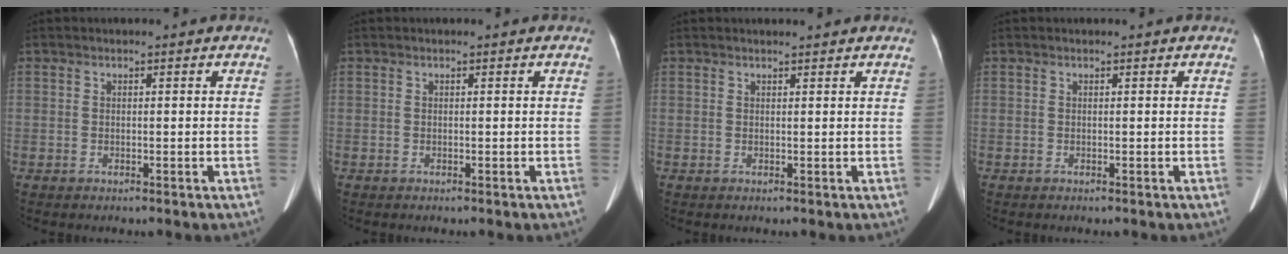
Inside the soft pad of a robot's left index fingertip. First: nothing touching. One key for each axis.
{"total": 0.0}
{"total": 1.9, "fx": 1.9, "fy": 0.1, "fz": 0.5, "tx": -0.011, "ty": 0.011, "tz": 0.026}
{"total": 0.0}